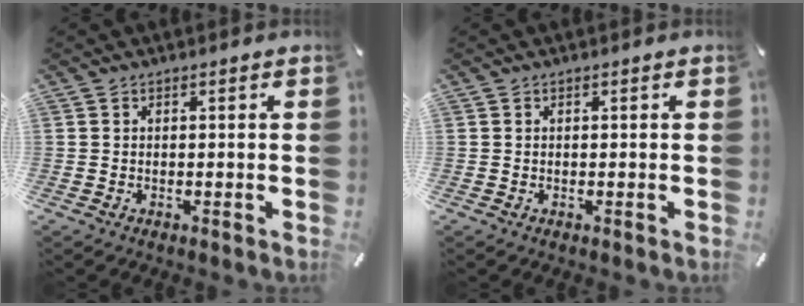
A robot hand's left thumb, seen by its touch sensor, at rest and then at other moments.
{"total": 0.0}